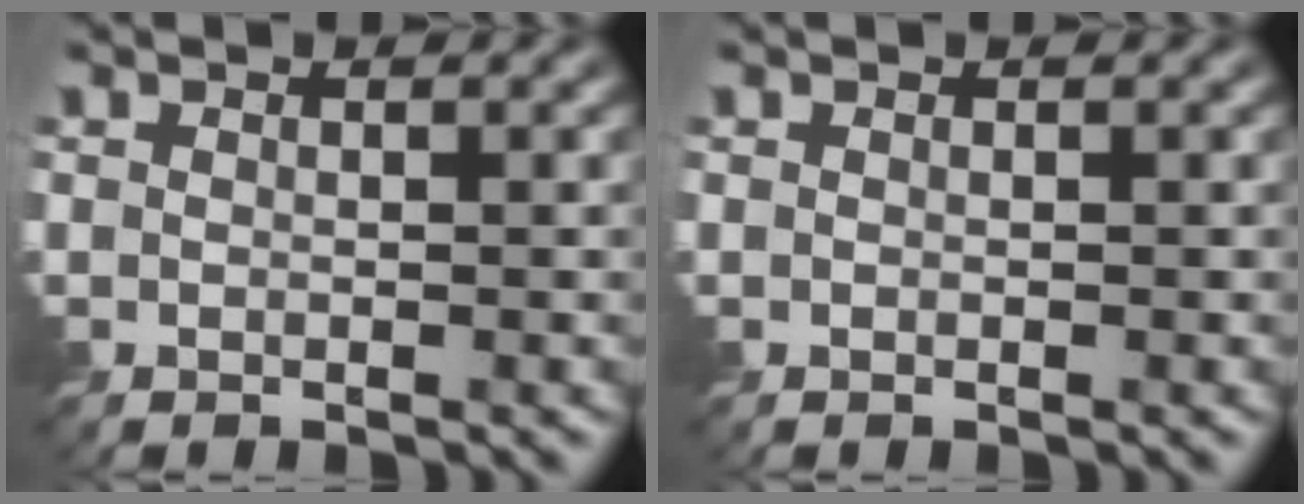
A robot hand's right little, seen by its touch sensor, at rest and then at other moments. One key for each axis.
{"total": 0.0}